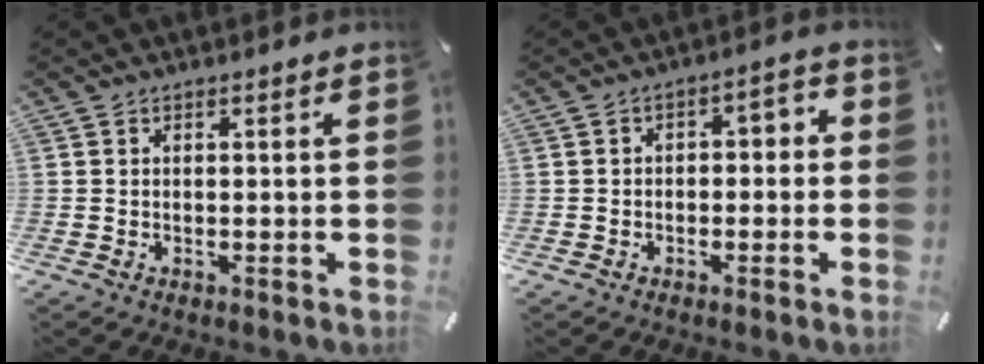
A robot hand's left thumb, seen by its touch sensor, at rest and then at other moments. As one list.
[{"total": 3.3, "force": [-2.2, 2.0, 1.6], "torque": [-0.027, 0.019, -0.044]}]